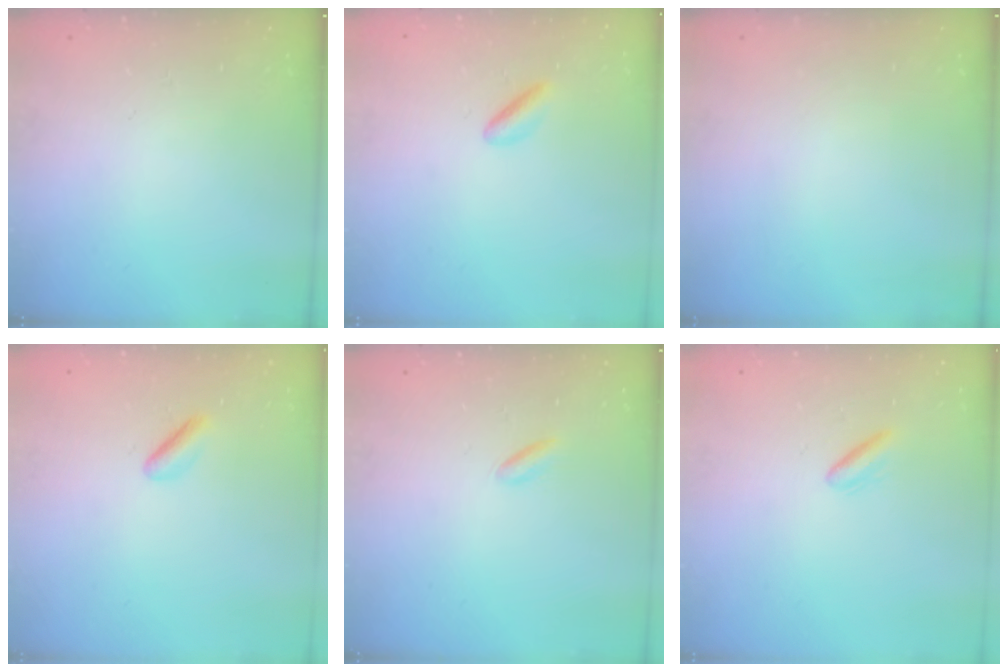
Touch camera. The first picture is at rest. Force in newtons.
{"total": 2.1, "press": 2.0, "slide": 0.8}
{"total": 0.0}
{"total": 1.8, "press": 1.5, "slide": 0.9}
{"total": 2.6, "press": 2.5, "slide": 0.7}
{"total": 3.3, "press": 3.1, "slide": 1.2}